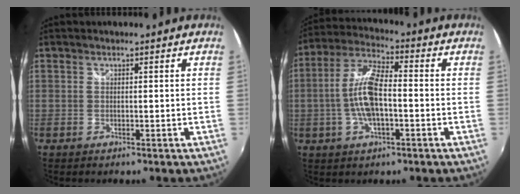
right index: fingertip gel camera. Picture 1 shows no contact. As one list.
[{"total": 10.6, "force": [-1.8, 3.7, 9.8], "torque": [-0.203, 0.008, -0.036]}]